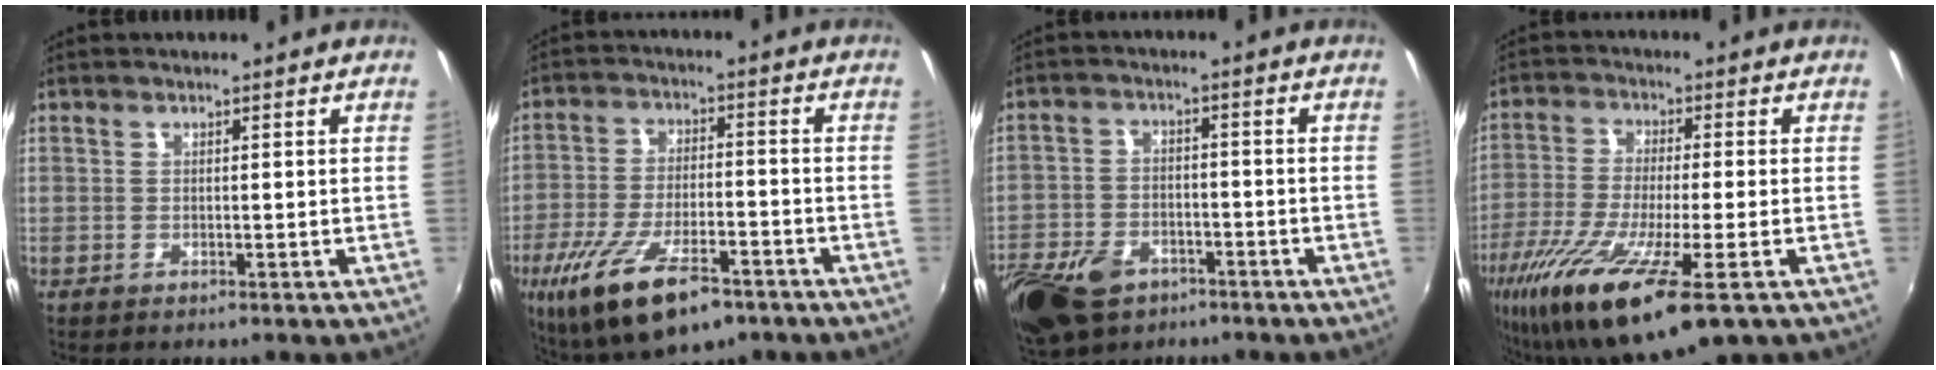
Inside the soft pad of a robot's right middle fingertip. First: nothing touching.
{"total": 16.6, "force": [-10.0, 6.2, 11.8], "torque": [-0.239, -0.043, -0.171]}
{"total": 14.1, "force": [-8.3, 8.7, 7.2], "torque": [-0.185, -0.016, -0.151]}
{"total": 17.9, "force": [-10.3, 3.4, 14.2], "torque": [-0.295, -0.068, -0.186]}